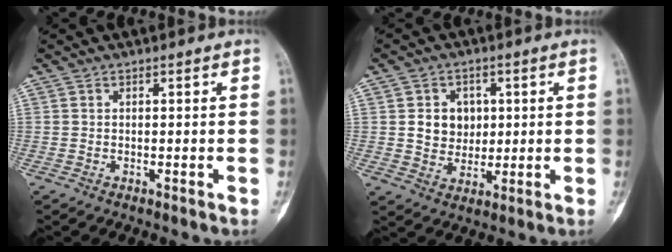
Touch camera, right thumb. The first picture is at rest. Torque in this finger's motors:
{"motor_torque": [1.03, 0.95, 0.36, -0.19, 0.12]}